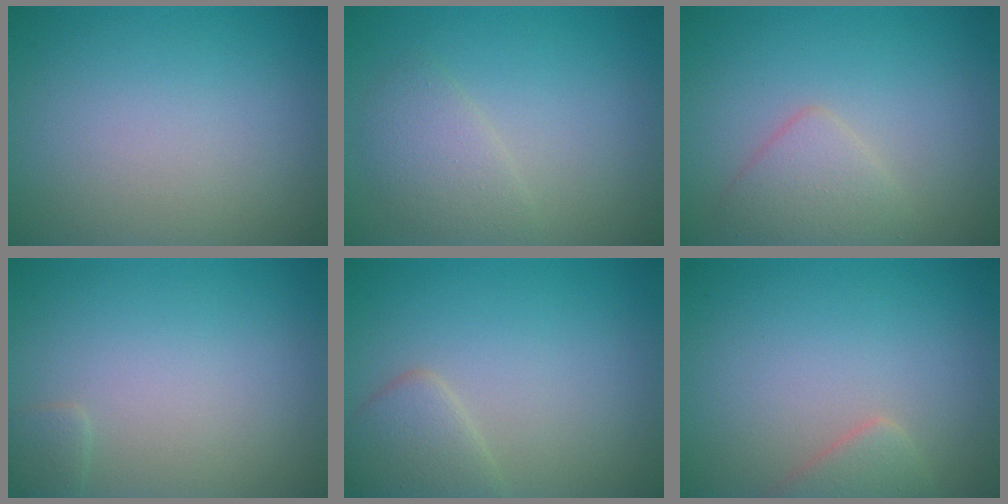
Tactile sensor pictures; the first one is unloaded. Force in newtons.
{"total": 2.3, "press": 2.3, "slide": 0.1}
{"total": 2.4, "press": 2.4, "slide": 0.1}
{"total": 0.8, "press": 0.8, "slide": 0.0}
{"total": 2.5, "press": 2.5, "slide": 0.2}
{"total": 2.1, "press": 2.1, "slide": 0.1}